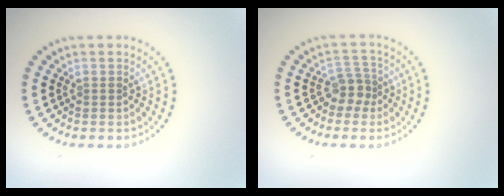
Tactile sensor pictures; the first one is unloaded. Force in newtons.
{"total": 2.3, "press": 1.7, "slide": 1.4}